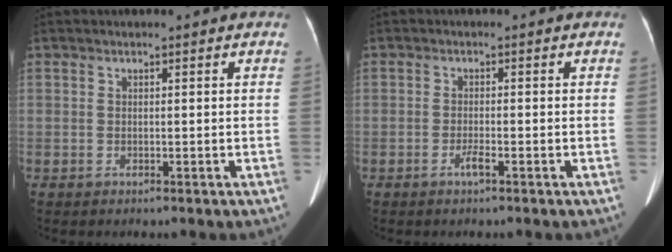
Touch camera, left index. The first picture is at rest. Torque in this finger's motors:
{"motor_torque": [0.21, 0.20, 0.02, 0.00]}